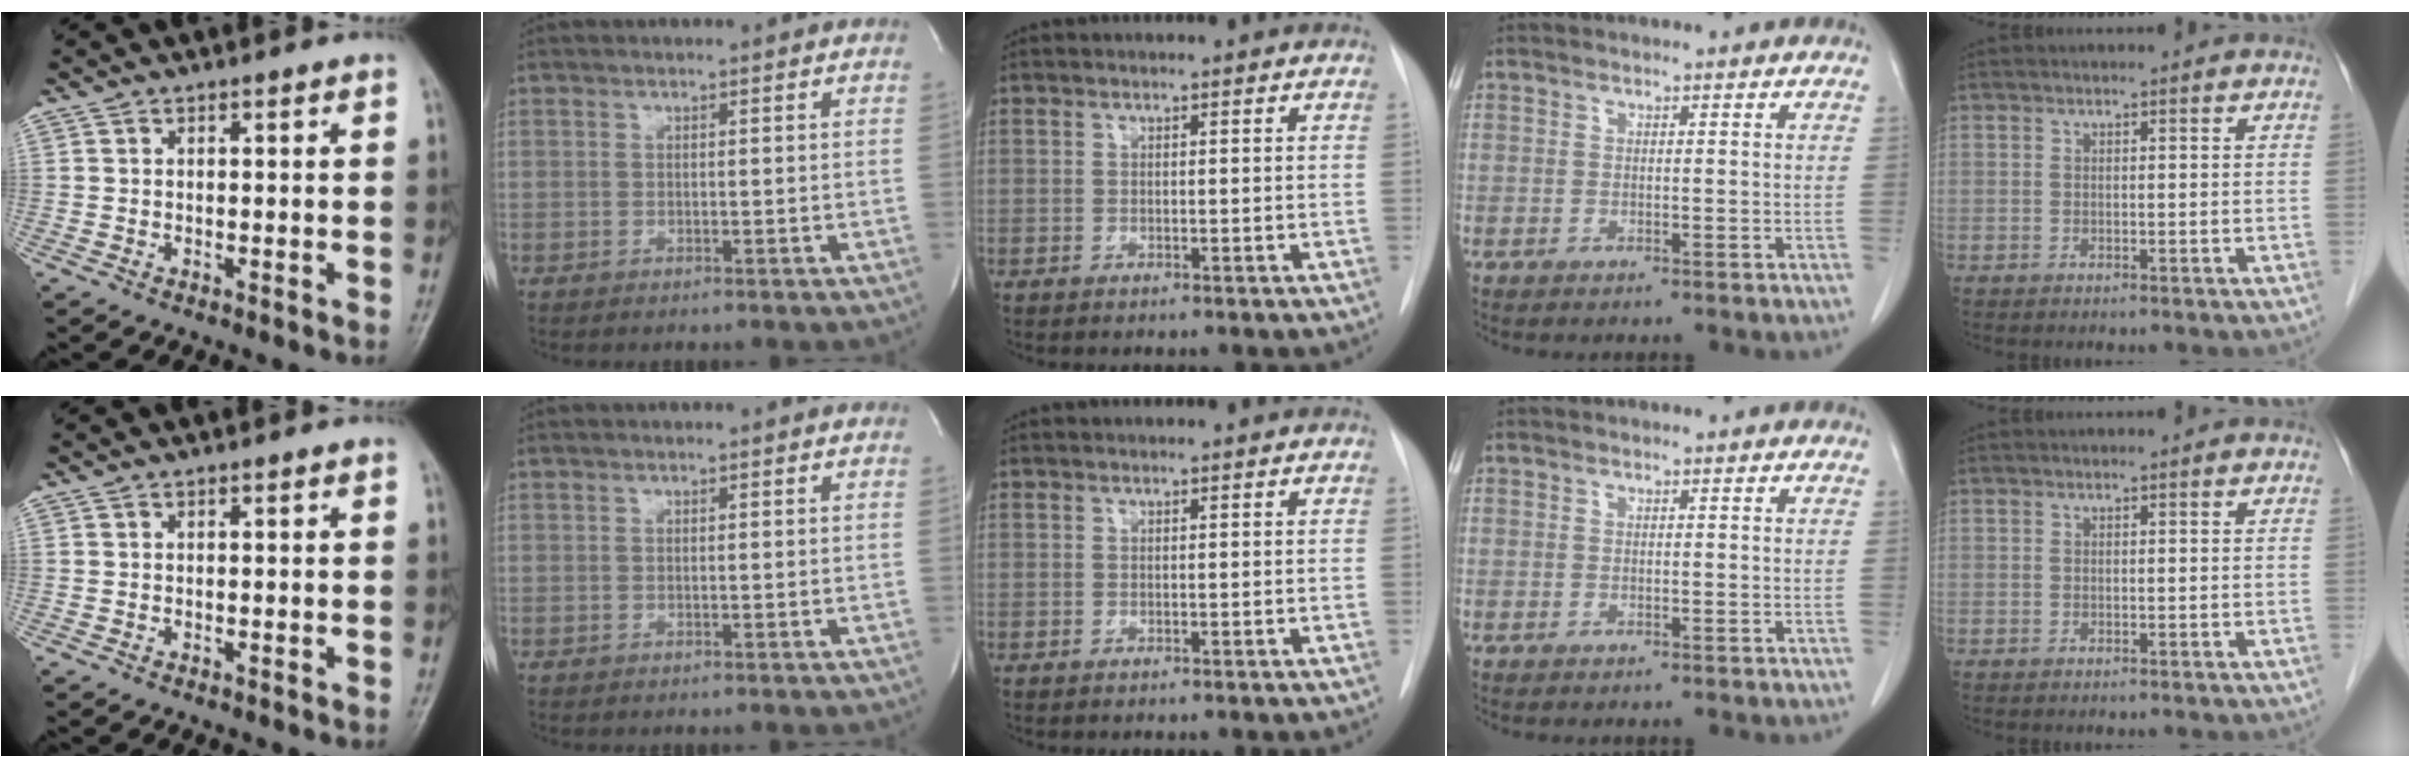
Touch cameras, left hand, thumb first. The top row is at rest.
{}